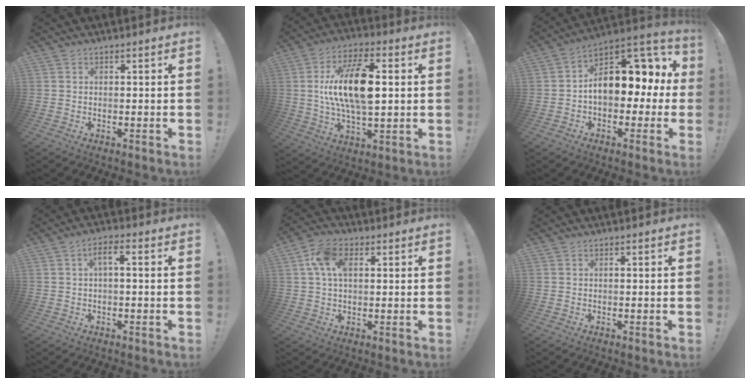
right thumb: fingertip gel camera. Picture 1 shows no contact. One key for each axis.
{"total": 18.0, "fx": 2.1, "fy": 9.2, "fz": 15.4, "tx": -0.272, "ty": 0.003, "tz": 0.033}
{"total": 15.4, "fx": 2.0, "fy": 10.1, "fz": 11.4, "tx": -0.137, "ty": -0.011, "tz": 0.035}
{"total": 4.2, "fx": -0.2, "fy": 1.4, "fz": 3.9, "tx": -0.082, "ty": 0.003, "tz": -0.007}
{"total": 9.7, "fx": 2.7, "fy": 6.0, "fz": 7.1, "tx": -0.141, "ty": 0.010, "tz": 0.052}
{"total": 0.0}